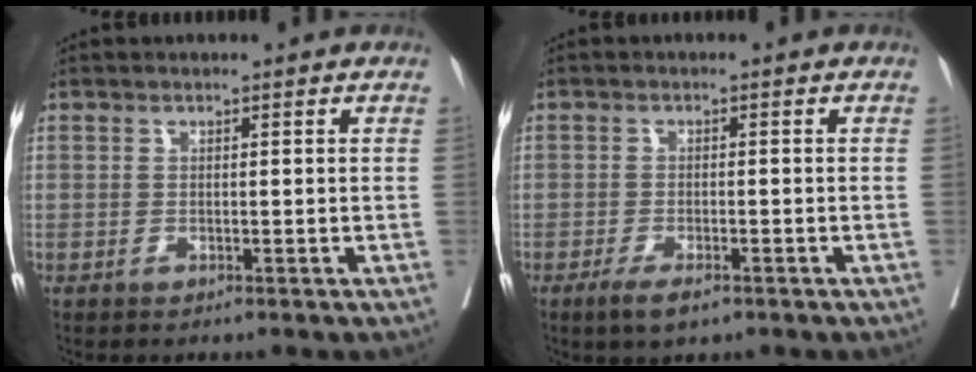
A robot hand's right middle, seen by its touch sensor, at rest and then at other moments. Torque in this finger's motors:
{"motor_torque": [0.51, -0.43, 0.07, 0.01]}